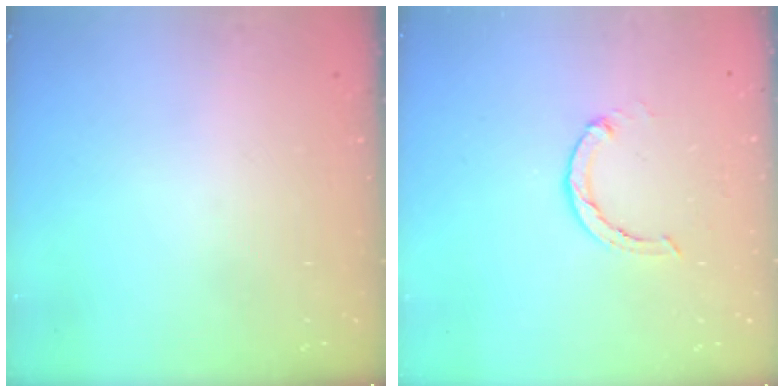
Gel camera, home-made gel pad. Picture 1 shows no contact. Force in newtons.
{"total": 3.0, "press": 3.0, "slide": 0.4}